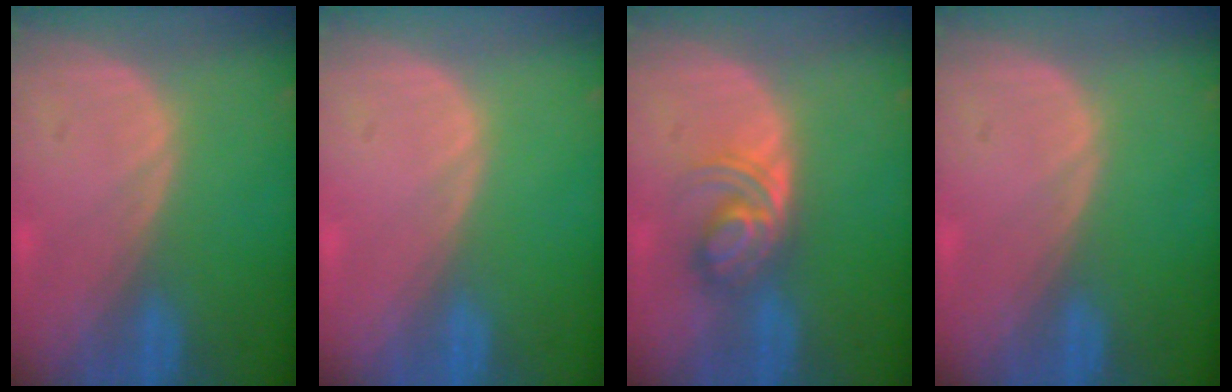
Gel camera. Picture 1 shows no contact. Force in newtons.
{"total": 0.0}
{"total": 5.7, "press": 5.2, "slide": 2.4}
{"total": 0.0}